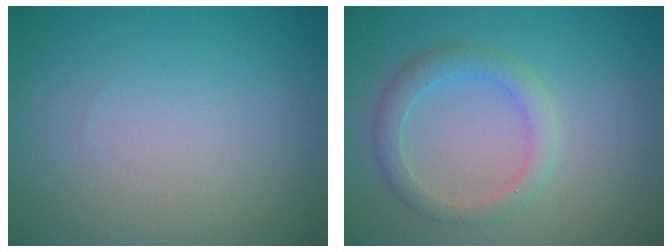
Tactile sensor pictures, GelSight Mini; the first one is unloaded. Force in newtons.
{"total": 2.6, "press": 2.6, "slide": 0.2}